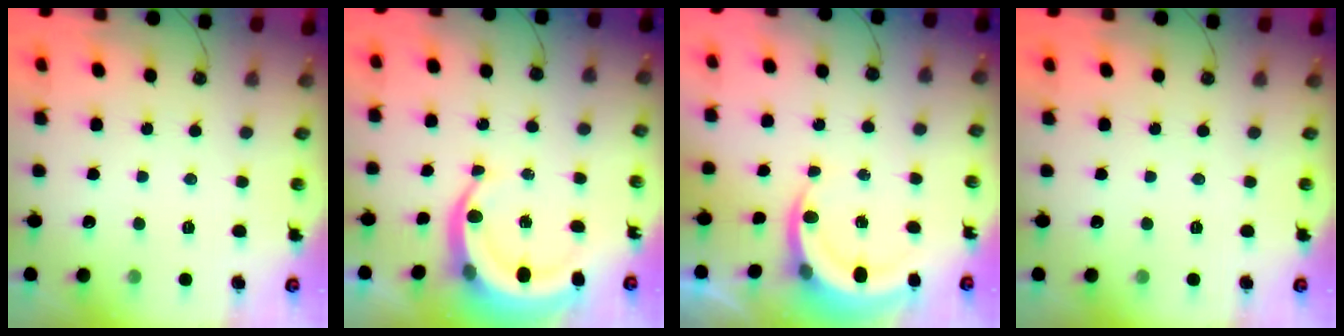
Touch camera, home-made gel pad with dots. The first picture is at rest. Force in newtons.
{"total": 7.9, "press": 7.8, "slide": 1.0}
{"total": 4.7, "press": 4.6, "slide": 0.3}
{"total": 0.0}